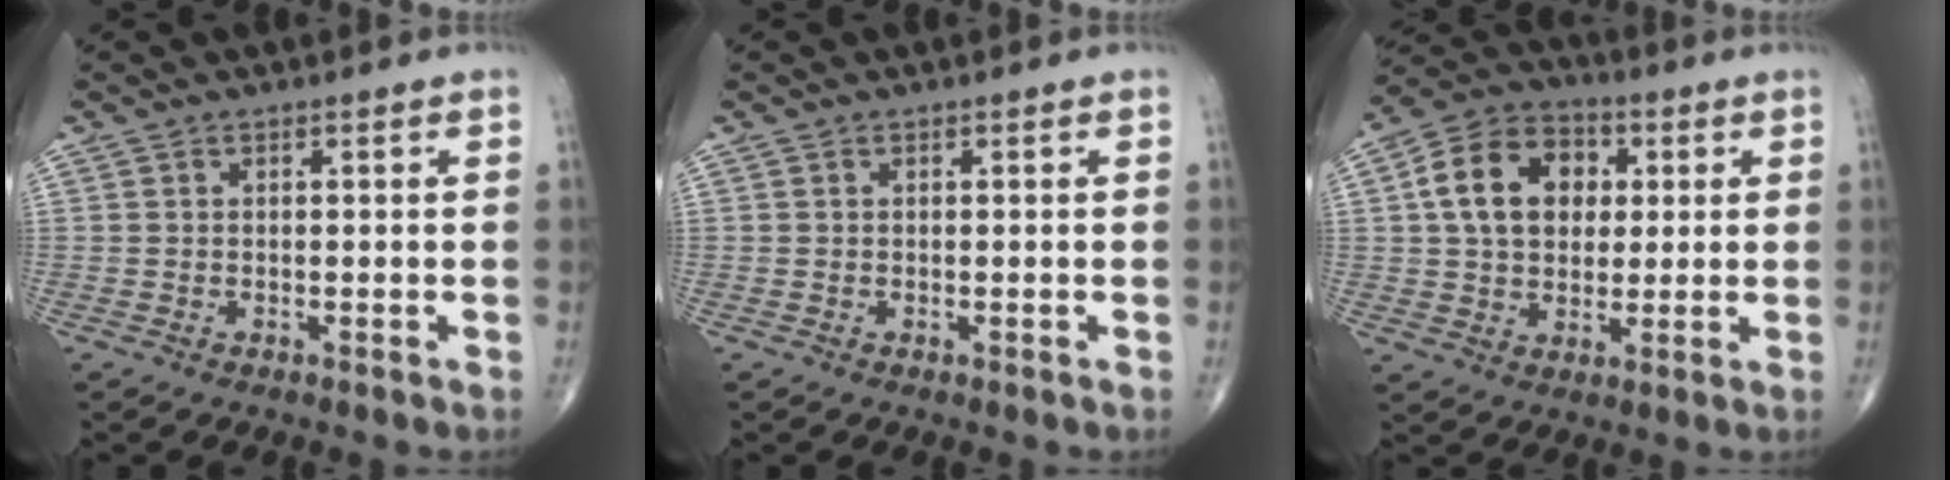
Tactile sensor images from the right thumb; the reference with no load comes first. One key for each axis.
{"total": 0.0}
{"total": 14.1, "fx": 2.7, "fy": 10.5, "fz": 9.0, "tx": -0.123, "ty": 0.011, "tz": 0.038}